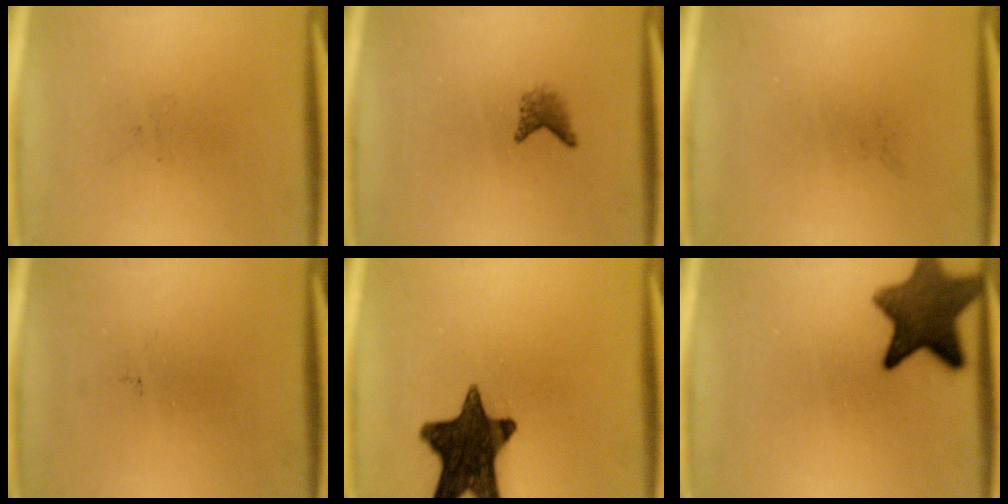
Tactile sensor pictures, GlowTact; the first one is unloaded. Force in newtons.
{"total": 1.7}
{"total": 0.0}
{"total": 0.0}
{"total": 15.5}
{"total": 11.3}